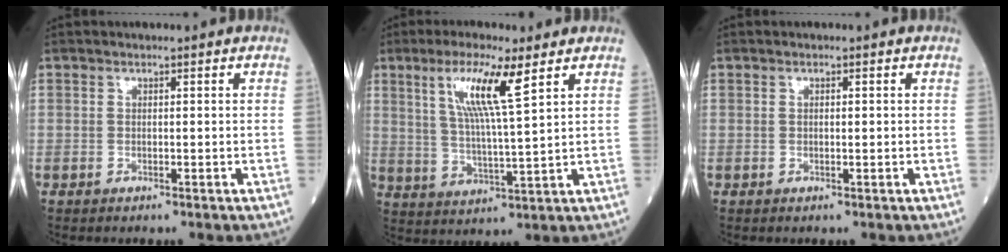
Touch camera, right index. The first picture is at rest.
{"total": 9.5, "force": [4.6, 0.0, 8.3], "torque": [-0.160, -0.001, 0.088]}
{"total": 0.7, "force": [0.1, 0.2, 0.7], "torque": [-0.013, 0.000, 0.002]}